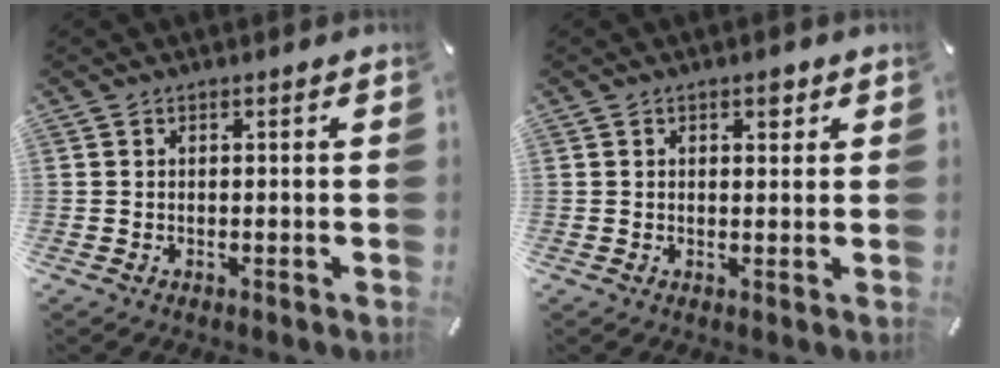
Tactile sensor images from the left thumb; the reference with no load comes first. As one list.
[{"total": 2.8, "force": [1.2, 1.7, 1.8], "torque": [-0.015, -0.003, 0.014]}]